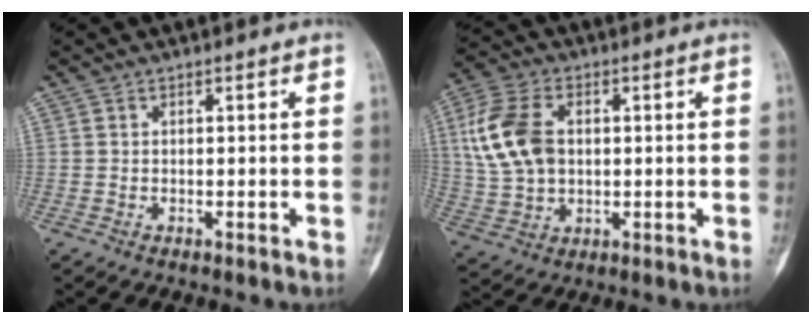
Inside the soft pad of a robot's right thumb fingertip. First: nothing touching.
{"total": 12.9, "force": [2.2, 8.7, 9.3], "torque": [-0.179, 0.002, 0.041]}